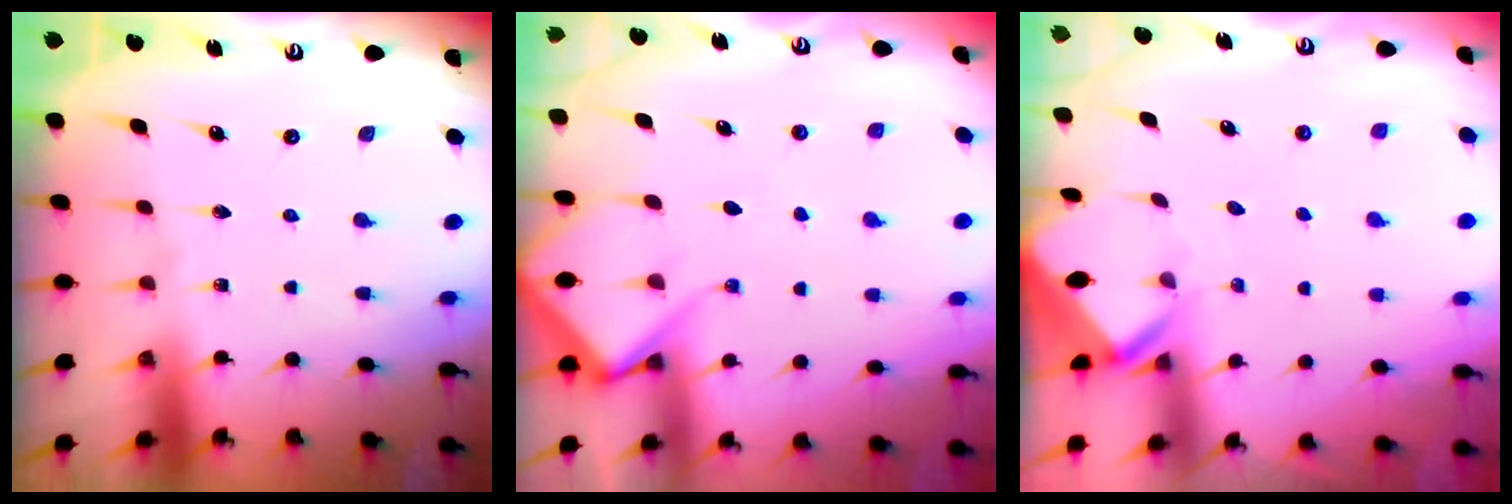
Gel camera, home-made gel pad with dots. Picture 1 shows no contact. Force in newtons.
{"total": 7.4, "press": 7.4, "slide": 0.8}
{"total": 2.9, "press": 2.9, "slide": 0.2}